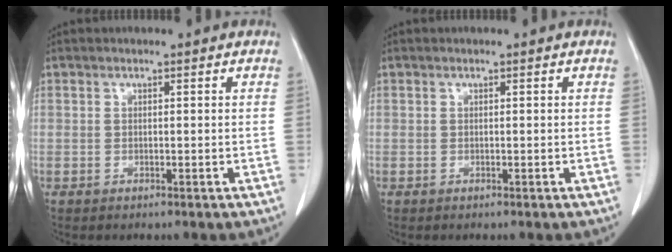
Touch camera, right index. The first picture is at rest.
{"total": 0.0}